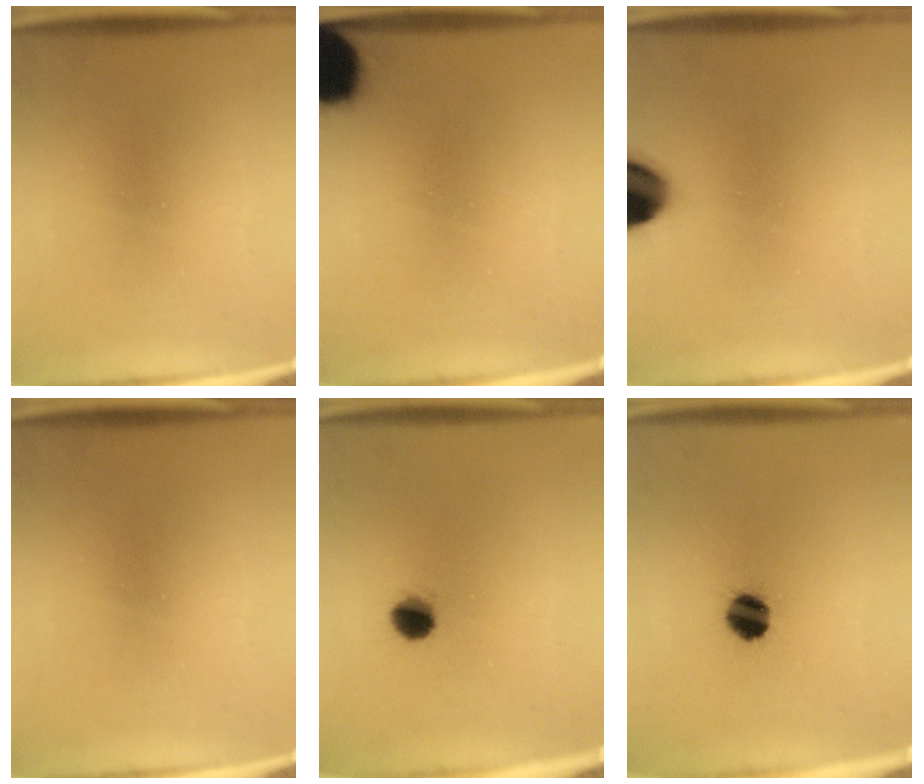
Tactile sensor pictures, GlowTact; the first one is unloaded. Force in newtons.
{"total": 18.4}
{"total": 14.1}
{"total": 0.0}
{"total": 4.8}
{"total": 7.0}